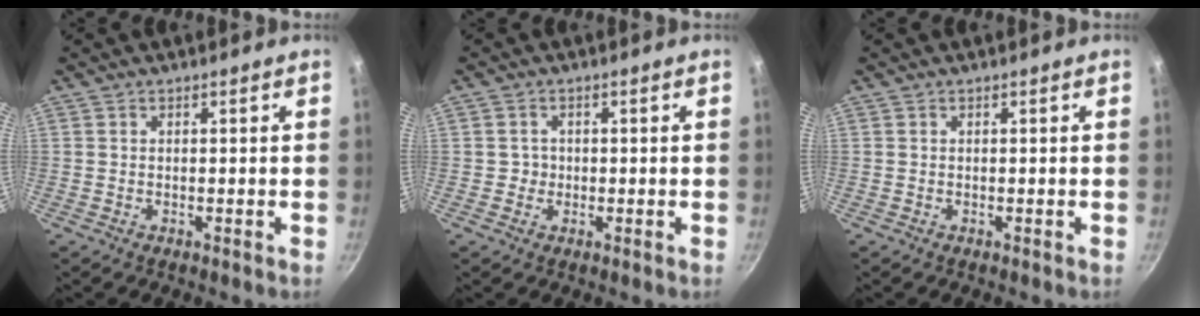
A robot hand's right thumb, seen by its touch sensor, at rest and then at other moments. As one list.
[{"total": 2.0, "force": [-0.2, 1.9, 0.4], "torque": [0.008, 0.003, -0.005]}, {"total": 0.0}]